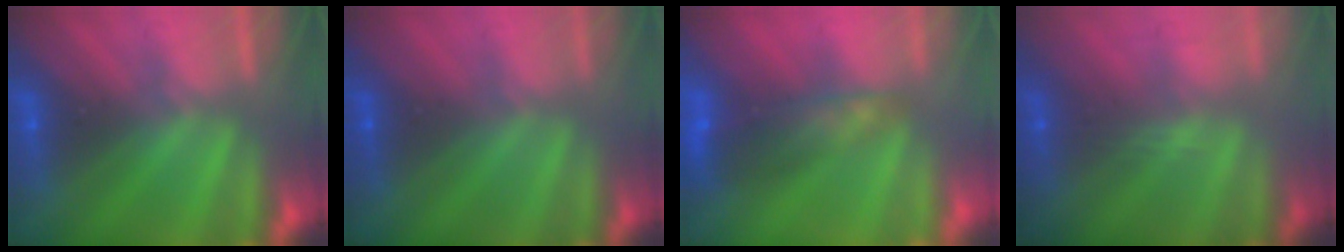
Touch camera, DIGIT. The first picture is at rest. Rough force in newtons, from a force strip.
{"total": 2.6}
{"total": 7.4}
{"total": 2.7}